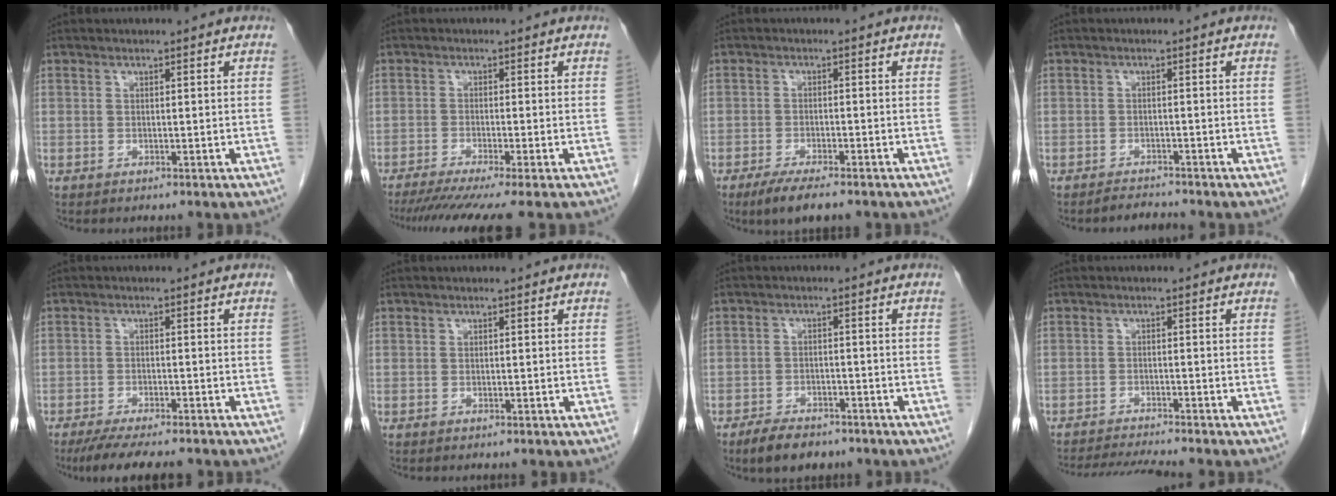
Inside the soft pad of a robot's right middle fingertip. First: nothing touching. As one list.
[{"total": 9.6, "force": [-7.9, -1.0, 5.4], "torque": [-0.065, -0.026, -0.123]}, {"total": 5.9, "force": [-4.4, 1.2, 3.8], "torque": [-0.064, -0.011, -0.068]}, {"total": 1.8, "force": [-1.8, 0.1, -0.1], "torque": [-0.001, -0.009, -0.027]}, {"total": 9.9, "force": [-8.5, 1.6, 5.0], "torque": [-0.071, -0.016, -0.126]}, {"total": 0.0}, {"total": 5.9, "force": [-4.6, 2.6, 2.7], "torque": [-0.050, -0.004, -0.072]}, {"total": 7.0, "force": [-6.6, -0.8, 2.2], "torque": [-0.033, -0.015, -0.108]}]